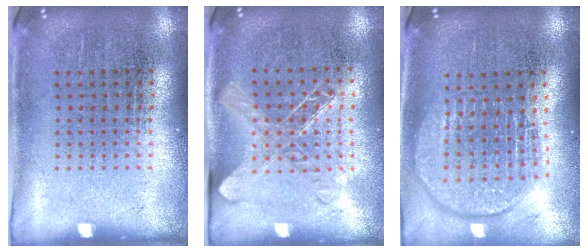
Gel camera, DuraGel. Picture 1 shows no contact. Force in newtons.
{"total": 1.3, "press": 1.2, "slide": 0.7}
{"total": 1.8, "press": 1.5, "slide": 1.0}